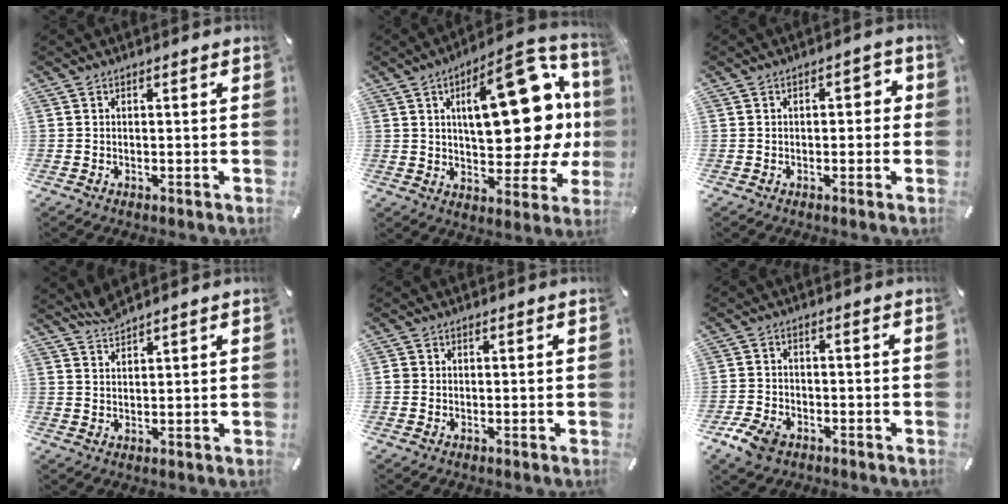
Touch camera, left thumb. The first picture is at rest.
{"total": 26.3, "force": [5.5, 12.3, 22.6], "torque": [-0.304, -0.037, 0.089]}
{"total": 2.8, "force": [-0.8, 1.8, 1.9], "torque": [-0.029, 0.012, -0.021]}
{"total": 3.1, "force": [3.1, 0.3, 0.6], "torque": [-0.019, -0.018, 0.060]}
{"total": 1.3, "force": [-0.2, 1.2, 0.4], "torque": [-0.008, 0.003, -0.005]}
{"total": 5.7, "force": [-3.3, 3.8, 2.7], "torque": [-0.065, 0.014, -0.063]}